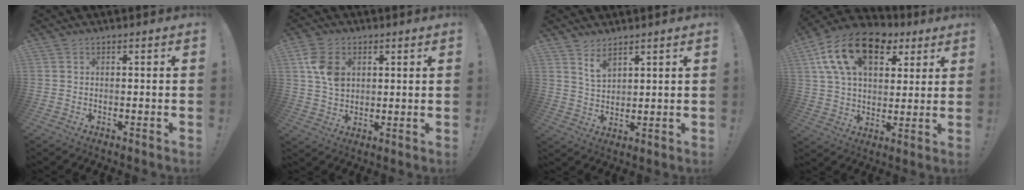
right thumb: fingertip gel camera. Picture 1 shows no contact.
{"total": 9.3, "force": [2.8, 6.6, 5.9], "torque": [-0.098, -0.003, 0.055]}
{"total": 5.2, "force": [4.1, 1.8, 2.6], "torque": [-0.041, -0.026, 0.072]}
{"total": 20.0, "force": [9.3, 12.0, 13.0], "torque": [-0.209, -0.035, 0.167]}